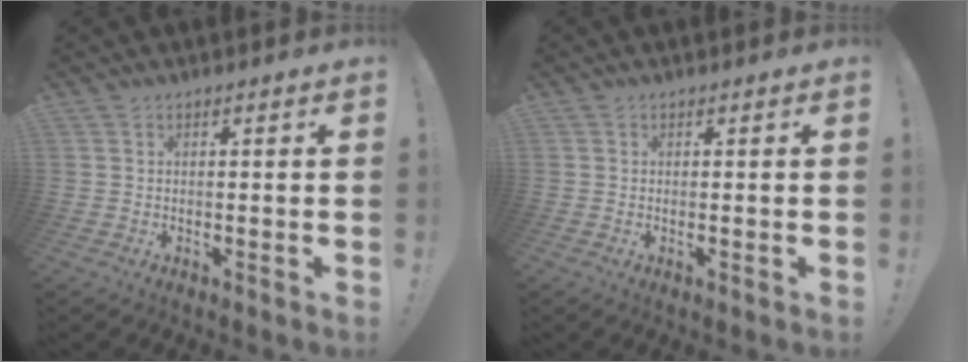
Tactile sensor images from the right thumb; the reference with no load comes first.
{"total": 0.5, "force": [0.1, -0.1, 0.5], "torque": [-0.007, -0.003, 0.001]}